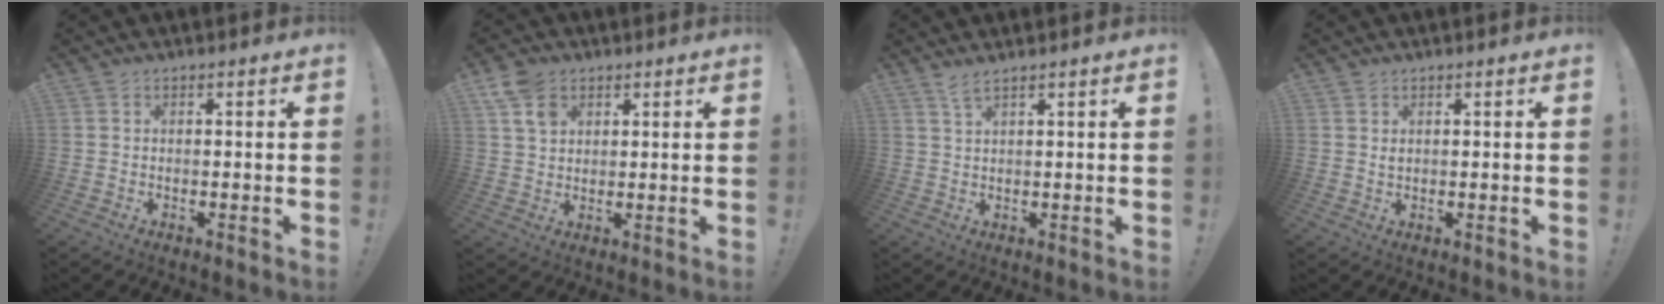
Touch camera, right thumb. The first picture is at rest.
{"total": 9.9, "force": [5.3, 6.6, 5.0], "torque": [-0.083, -0.016, 0.105]}
{"total": 2.6, "force": [2.1, -0.1, 1.5], "torque": [-0.029, -0.011, 0.035]}
{"total": 0.9, "force": [0.6, 0.4, 0.5], "torque": [-0.005, -0.003, 0.012]}